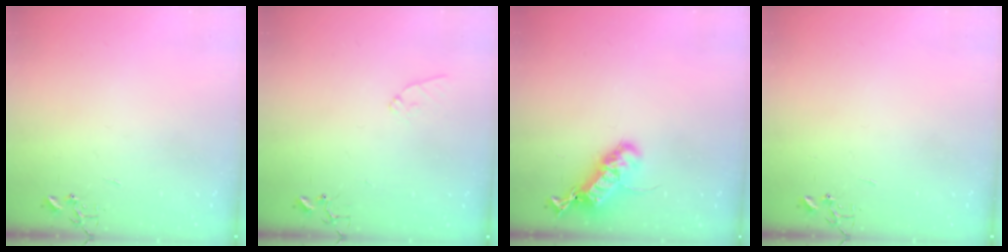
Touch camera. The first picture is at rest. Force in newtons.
{"total": 6.4, "press": 6.4, "slide": 0.6}
{"total": 18.4, "press": 18.4, "slide": 0.6}
{"total": 0.0}